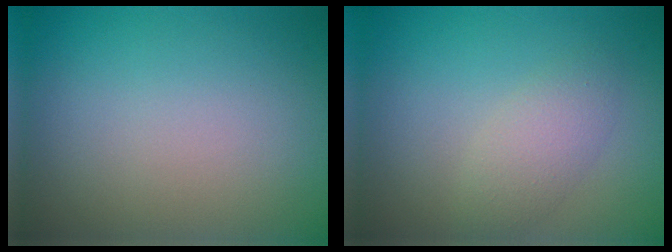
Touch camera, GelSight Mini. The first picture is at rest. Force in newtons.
{"total": 2.4, "press": 2.4, "slide": 0.0}